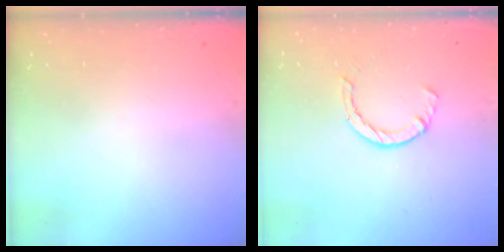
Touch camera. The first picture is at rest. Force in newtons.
{"total": 3.4, "press": 3.4, "slide": 0.2}